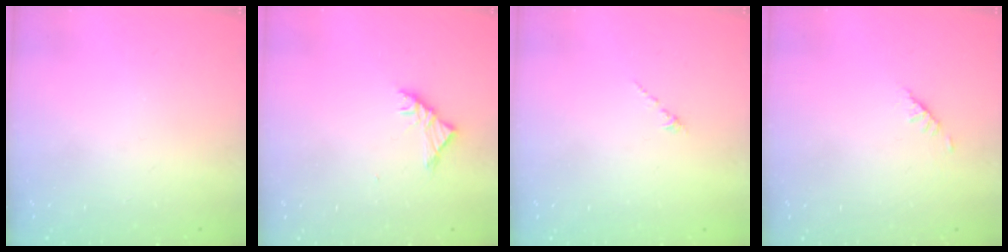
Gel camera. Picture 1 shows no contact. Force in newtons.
{"total": 3.4, "press": 3.3, "slide": 0.8}
{"total": 0.0}
{"total": 1.9, "press": 1.8, "slide": 0.5}